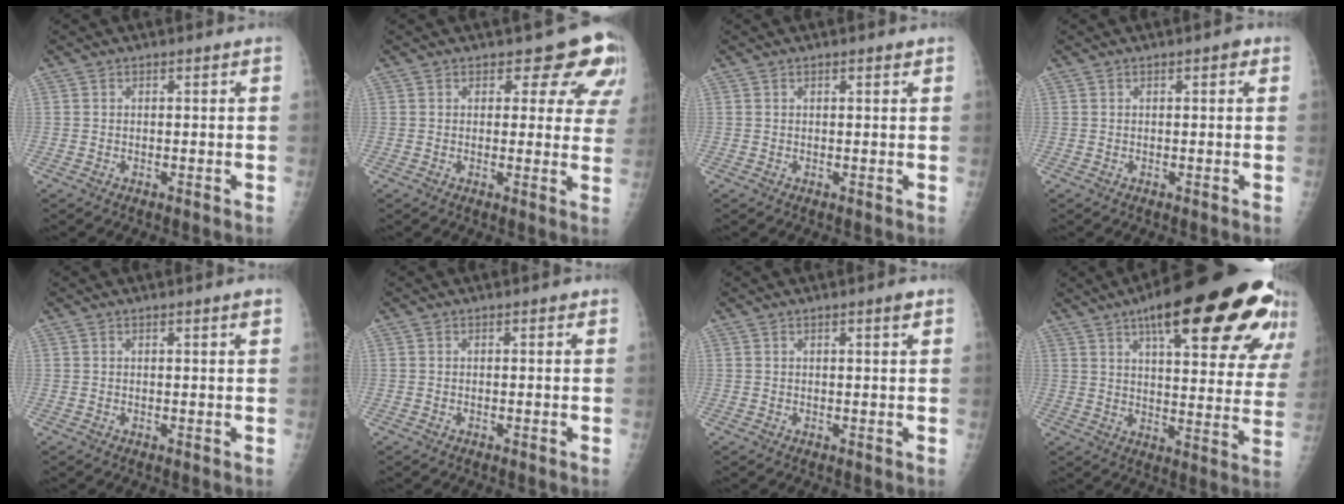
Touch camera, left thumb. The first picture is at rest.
{"total": 9.3, "force": [6.4, 5.1, 4.5], "torque": [-0.001, -0.029, 0.053]}
{"total": 1.1, "force": [0.7, 0.4, 0.8], "torque": [-0.010, -0.001, 0.009]}
{"total": 1.4, "force": [0.6, 0.6, 1.2], "torque": [-0.012, 0.002, 0.005]}
{"total": 1.4, "force": [0.8, 0.1, 1.1], "torque": [-0.017, -0.003, 0.010]}
{"total": 0.5, "force": [0.2, 0.3, 0.4], "torque": [-0.001, 0.001, -0.001]}
{"total": 1.8, "force": [1.0, 0.2, 1.4], "torque": [-0.023, -0.004, 0.013]}
{"total": 28.0, "force": [18.0, 7.5, 20.1], "torque": [-0.240, -0.053, 0.236]}